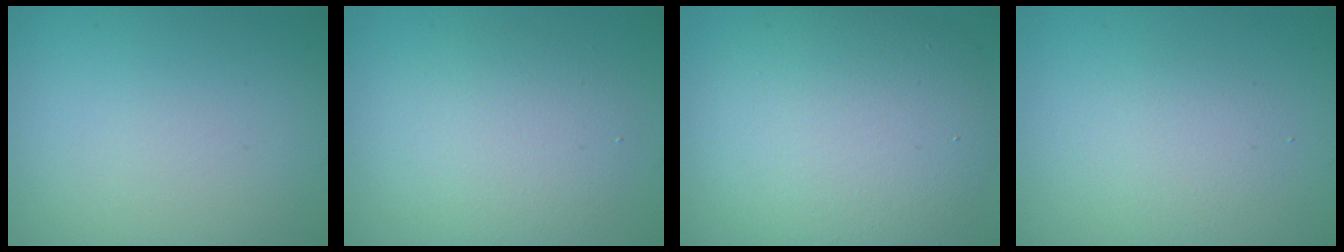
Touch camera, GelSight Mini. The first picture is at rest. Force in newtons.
{"total": 4.1, "press": 4.1, "slide": 0.1}
{"total": 10.1, "press": 10.1, "slide": 0.6}
{"total": 2.1, "press": 2.1, "slide": 0.1}